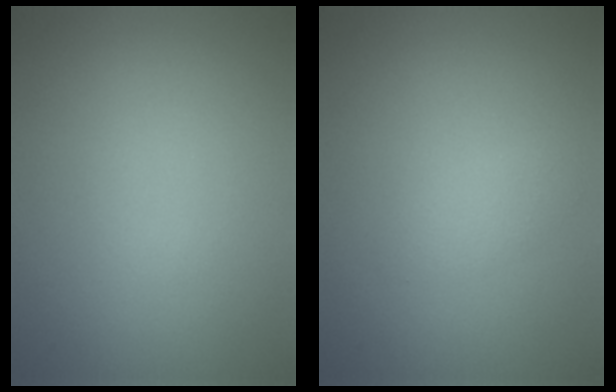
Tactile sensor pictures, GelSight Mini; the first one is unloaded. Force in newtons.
{"total": 1.1, "press": 1.1, "slide": 0.1}